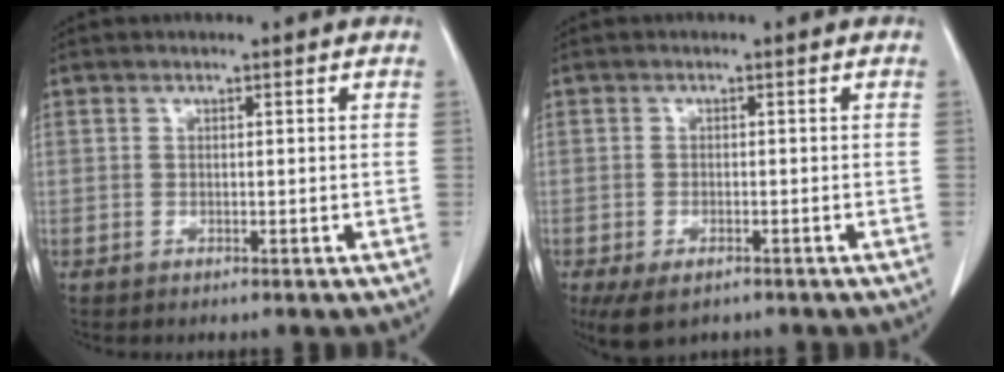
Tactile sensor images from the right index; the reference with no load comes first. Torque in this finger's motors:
{"motor_torque": [0.66, -0.67, 0.20, 0.07]}